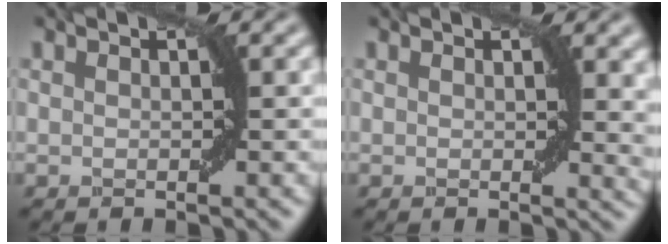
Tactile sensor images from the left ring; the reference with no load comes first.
{"total": 2.5, "force": [0.9, 0.9, 2.1], "torque": [-0.018, -0.004, 0.014]}